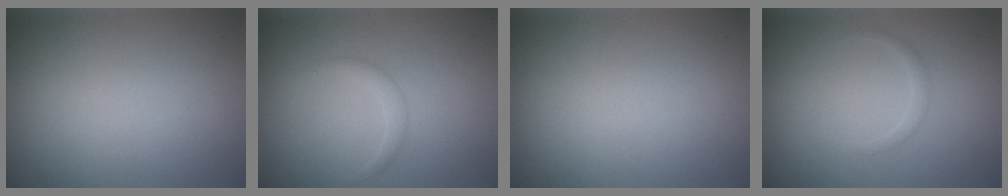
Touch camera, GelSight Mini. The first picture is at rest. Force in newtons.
{"total": 1.1, "press": 1.1, "slide": 0.1}
{"total": 0.0}
{"total": 0.8, "press": 0.8, "slide": 0.0}